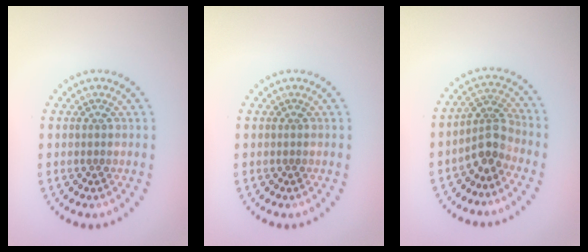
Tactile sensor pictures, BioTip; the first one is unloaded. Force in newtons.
{"total": 0.0}
{"total": 2.9, "press": 2.3, "slide": 1.8}